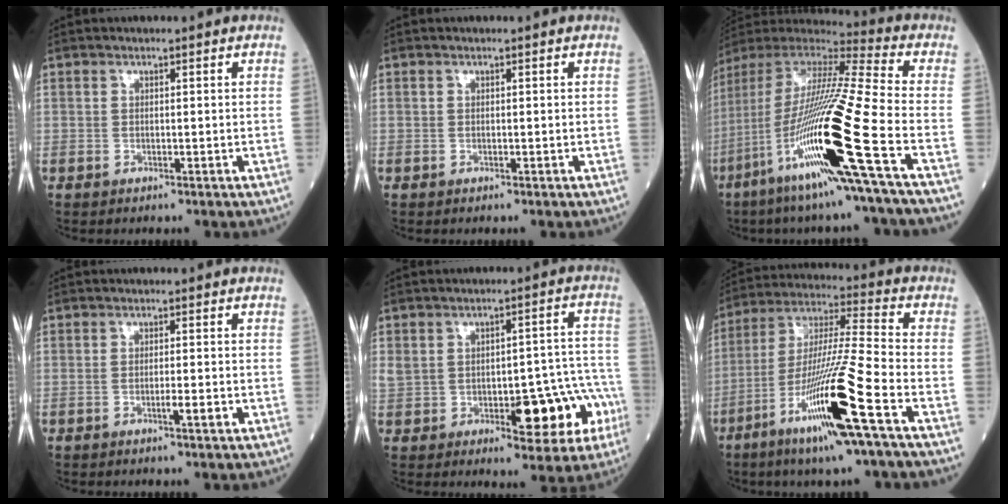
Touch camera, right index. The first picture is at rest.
{"total": 0.0}
{"total": 24.7, "force": [-9.2, -0.7, 22.9], "torque": [-0.456, -0.048, -0.180]}
{"total": 1.8, "force": [-0.7, 0.0, 1.7], "torque": [-0.030, -0.002, -0.010]}
{"total": 13.1, "force": [-2.8, 6.1, 11.2], "torque": [-0.134, 0.044, -0.015]}
{"total": 17.7, "force": [-7.8, -0.8, 15.8], "torque": [-0.325, -0.029, -0.146]}